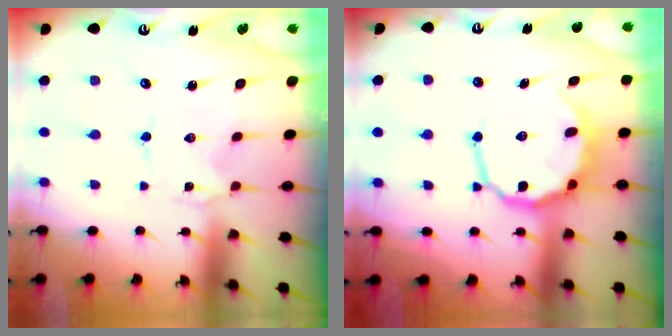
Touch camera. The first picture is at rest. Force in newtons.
{"total": 10.1, "press": 9.5, "slide": 3.3}